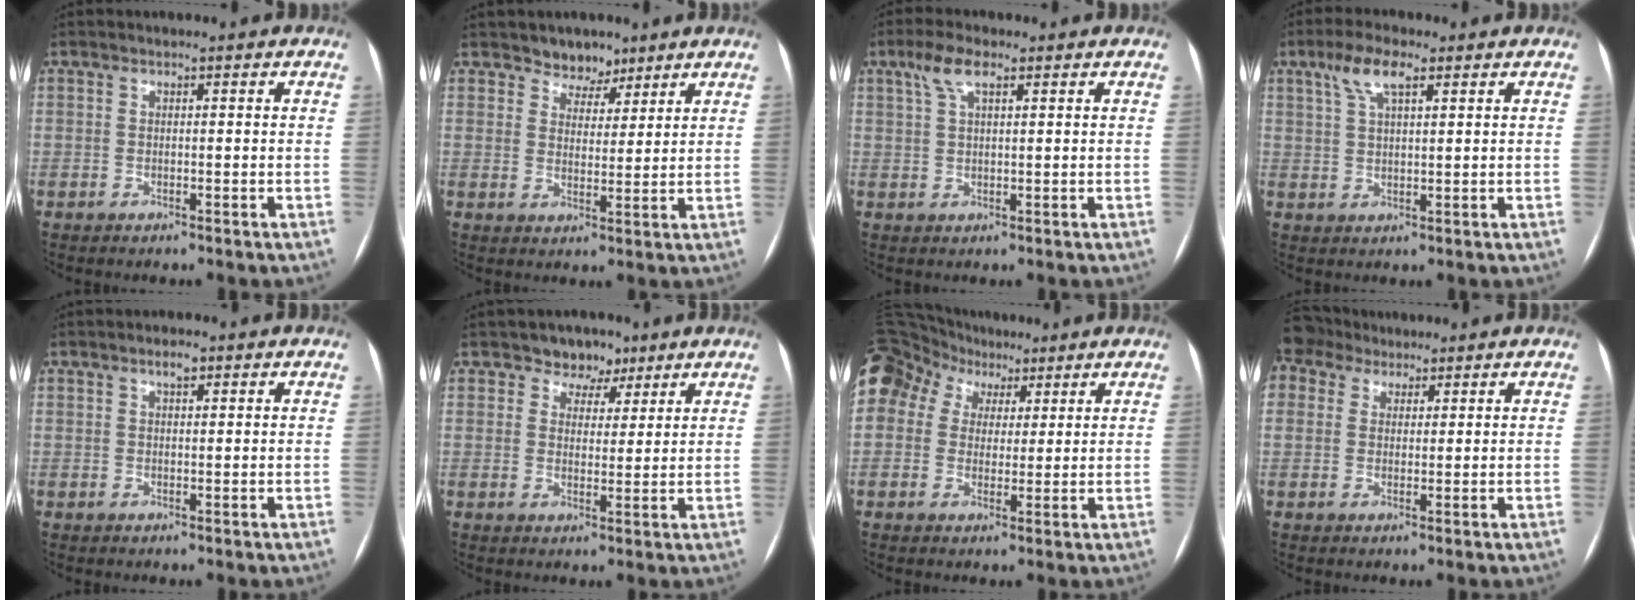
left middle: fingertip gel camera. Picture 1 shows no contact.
{"total": 4.5, "force": [3.5, 2.8, 0.5], "torque": [0.003, 0.000, 0.055]}
{"total": 4.1, "force": [2.3, 1.1, 3.2], "torque": [-0.075, 0.017, 0.049]}
{"total": 5.3, "force": [2.9, 1.3, 4.2], "torque": [-0.090, 0.015, 0.058]}
{"total": 1.6, "force": [1.0, 0.6, 1.1], "torque": [-0.020, 0.005, 0.015]}
{"total": 4.7, "force": [3.2, 3.3, 0.7], "torque": [0.001, 0.004, 0.048]}
{"total": 25.3, "force": [12.6, 19.3, 10.4], "torque": [-0.333, 0.119, 0.241]}
{"total": 6.0, "force": [4.6, 3.8, 0.8], "torque": [-0.025, 0.035, 0.092]}